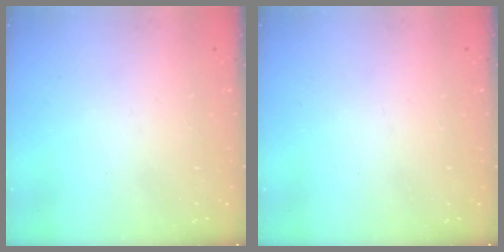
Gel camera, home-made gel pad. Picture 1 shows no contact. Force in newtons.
{"total": 0.0}